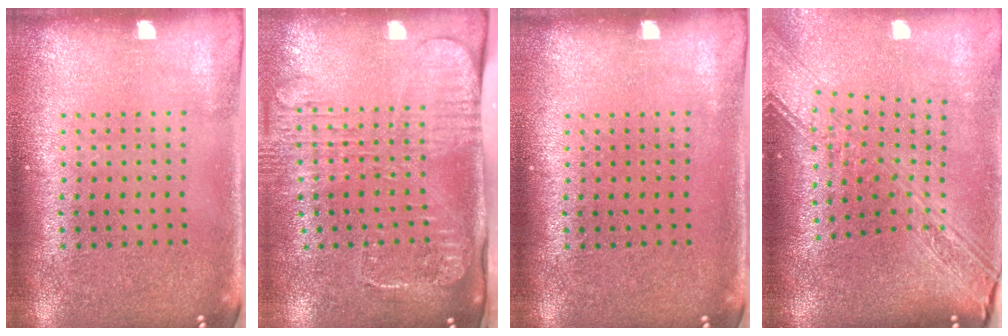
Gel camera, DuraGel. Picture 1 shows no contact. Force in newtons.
{"total": 2.7, "press": 2.1, "slide": 1.7}
{"total": 0.0}
{"total": 3.0, "press": 2.3, "slide": 1.9}